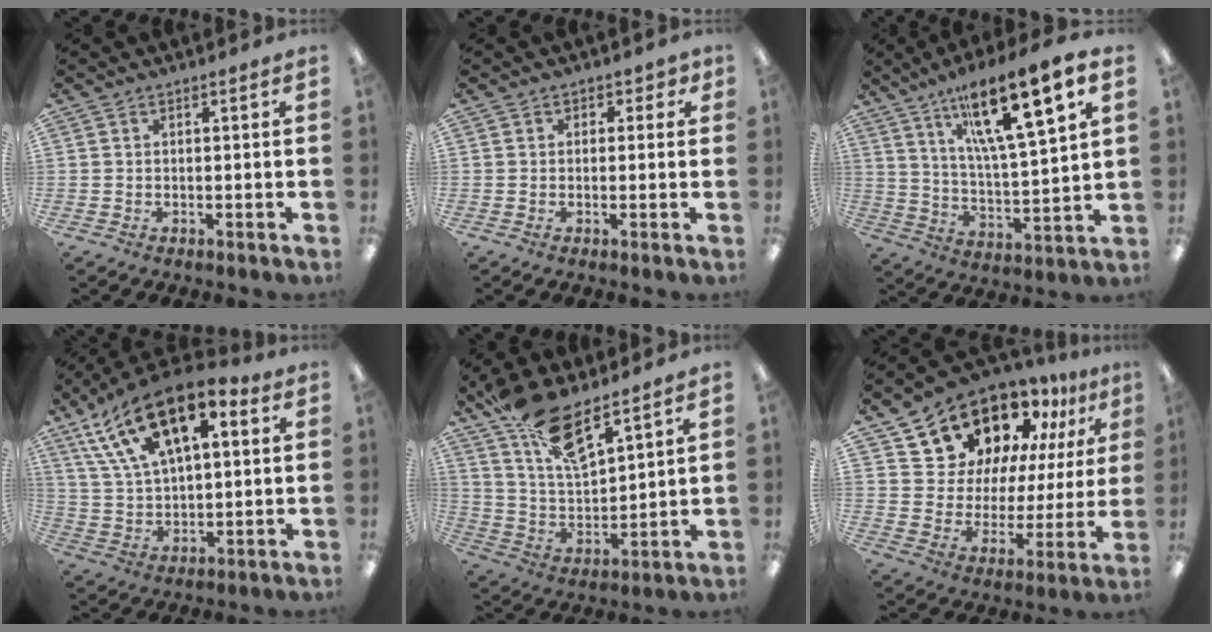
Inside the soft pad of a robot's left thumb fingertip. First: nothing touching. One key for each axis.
{"total": 1.7, "fx": 0.4, "fy": 1.5, "fz": 0.8, "tx": -0.007, "ty": 0.004, "tz": 0.004}
{"total": 17.4, "fx": 11.5, "fy": 3.2, "fz": 12.7, "tx": -0.212, "ty": -0.060, "tz": 0.179}
{"total": 19.2, "fx": 11.2, "fy": 9.4, "fz": 12.5, "tx": -0.225, "ty": -0.051, "tz": 0.199}
{"total": 14.8, "fx": 11.2, "fy": 4.7, "fz": 8.5, "tx": -0.170, "ty": -0.056, "tz": 0.202}
{"total": 16.7, "fx": 13.2, "fy": 8.8, "fz": 5.2, "tx": -0.108, "ty": -0.097, "tz": 0.239}